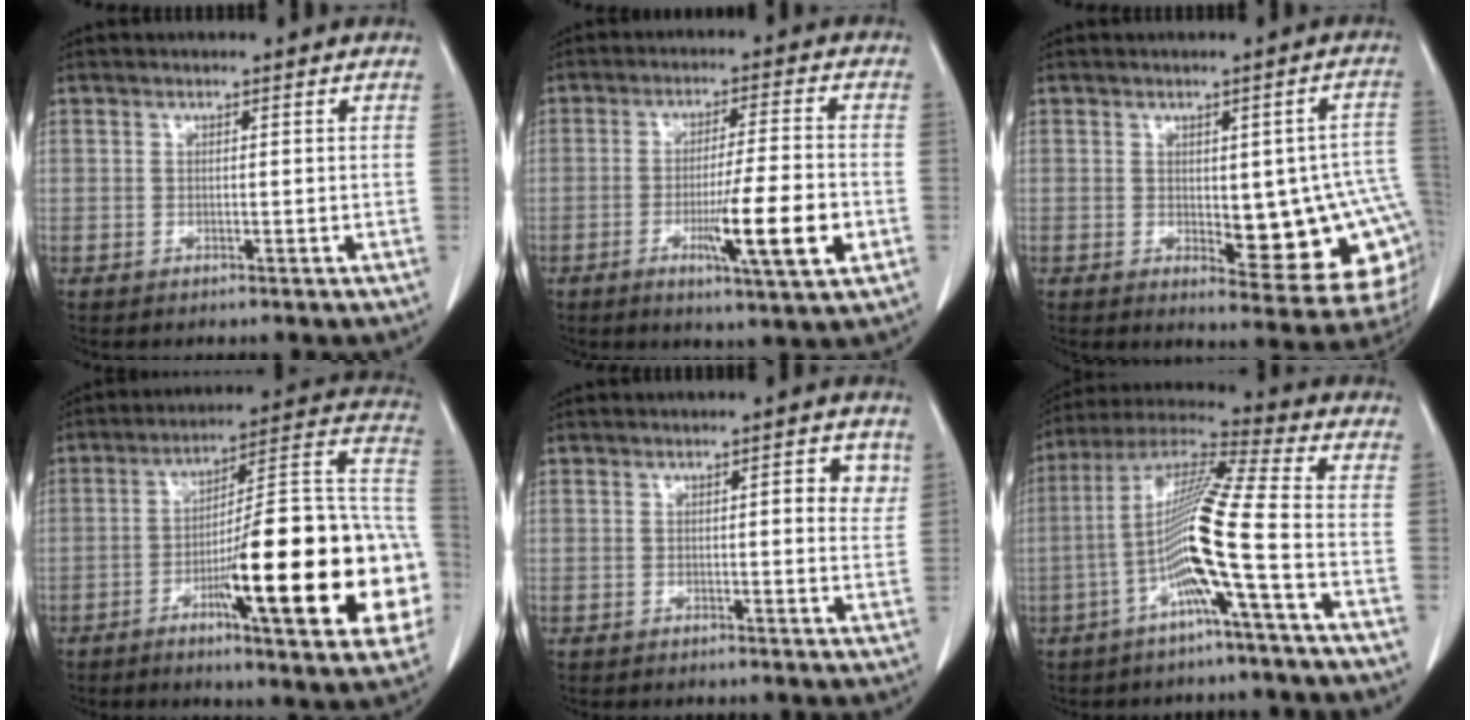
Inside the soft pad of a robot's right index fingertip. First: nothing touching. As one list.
[{"total": 11.1, "force": [-3.5, 0.1, 10.5], "torque": [-0.168, -0.019, -0.058]}, {"total": 14.9, "force": [-1.0, 5.0, 14.0], "torque": [-0.125, 0.010, 0.003]}, {"total": 25.8, "force": [-6.5, 3.8, 24.7], "torque": [-0.273, 0.016, -0.091]}, {"total": 3.4, "force": [1.1, 1.0, 3.1], "torque": [-0.032, 0.000, 0.008]}, {"total": 12.7, "force": [-3.8, -1.5, 12.0], "torque": [-0.234, 0.007, -0.081]}]